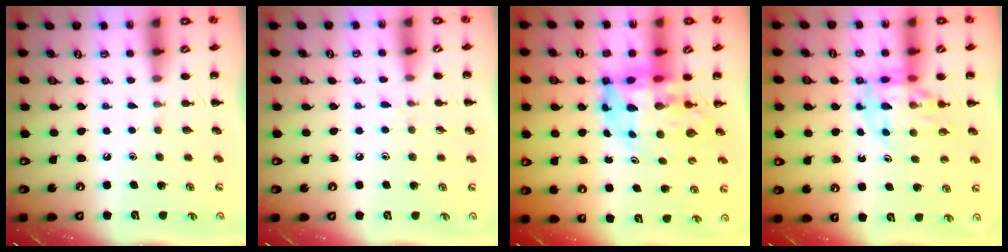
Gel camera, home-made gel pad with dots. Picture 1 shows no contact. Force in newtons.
{"total": 5.6, "press": 5.0, "slide": 2.4}
{"total": 11.0, "press": 10.4, "slide": 3.4}
{"total": 11.6, "press": 11.1, "slide": 3.5}